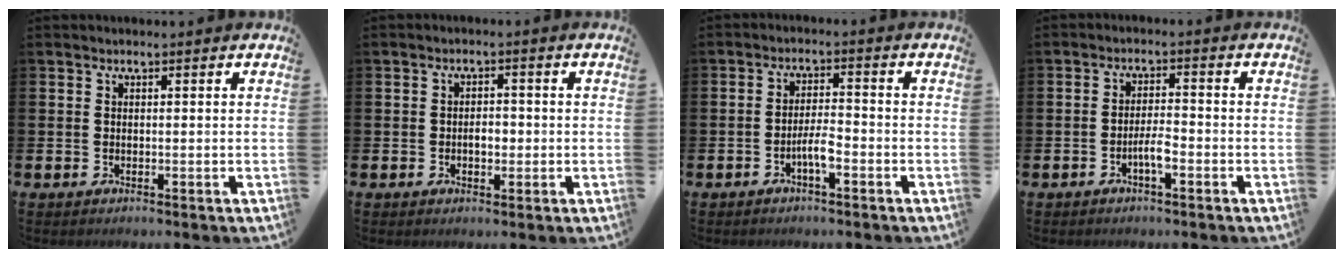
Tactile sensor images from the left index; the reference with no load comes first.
{"total": 2.0, "force": [-0.4, 1.3, 1.4], "torque": [-0.009, -0.002, -0.014]}
{"total": 3.1, "force": [-1.5, 0.7, 2.7], "torque": [-0.055, 0.009, -0.028]}
{"total": 2.8, "force": [-1.2, 0.6, 2.4], "torque": [-0.050, 0.008, -0.023]}